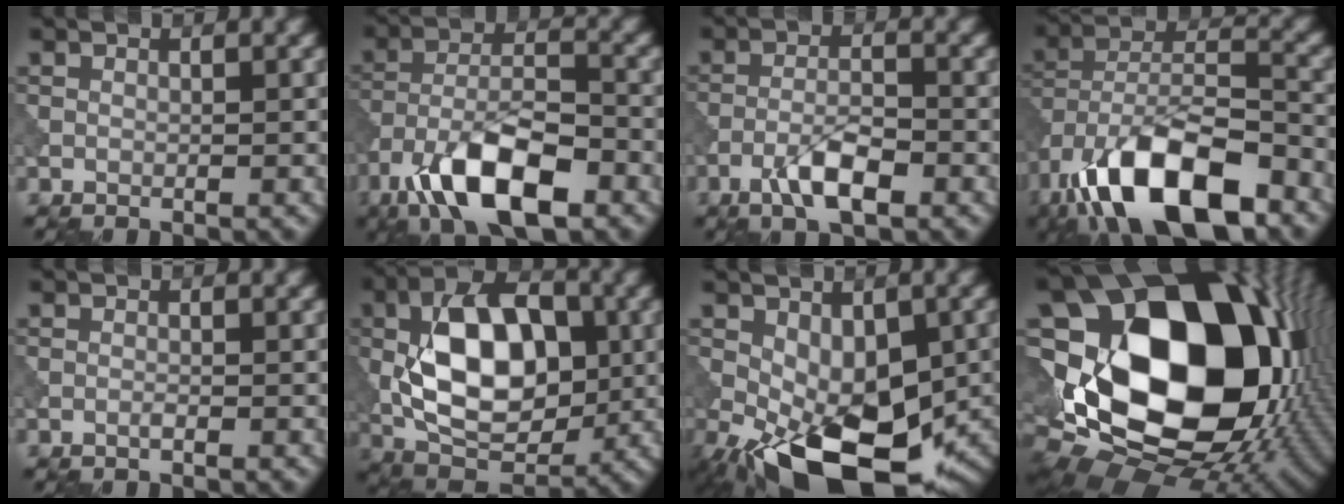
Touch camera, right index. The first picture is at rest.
{"total": 10.4, "force": [-5.9, 4.0, 7.6], "torque": [-0.133, 0.008, -0.111]}
{"total": 4.4, "force": [-2.4, 1.2, 3.4], "torque": [-0.068, 0.005, -0.051]}
{"total": 13.9, "force": [-8.4, 5.9, 9.4], "torque": [-0.171, -0.004, -0.153]}
{"total": 0.5, "force": [-0.3, 0.0, 0.4], "torque": [-0.010, 0.000, -0.007]}
{"total": 11.5, "force": [0.4, 6.5, 9.4], "torque": [-0.157, 0.015, -0.001]}
{"total": 13.4, "force": [-4.8, 7.1, 10.3], "torque": [-0.166, -0.036, -0.067]}
{"total": 20.2, "force": [1.4, 14.6, 13.9], "torque": [-0.271, -0.030, 0.047]}